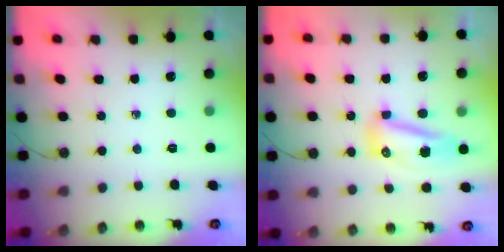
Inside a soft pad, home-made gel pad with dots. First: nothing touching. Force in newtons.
{"total": 8.6, "press": 8.6, "slide": 1.0}